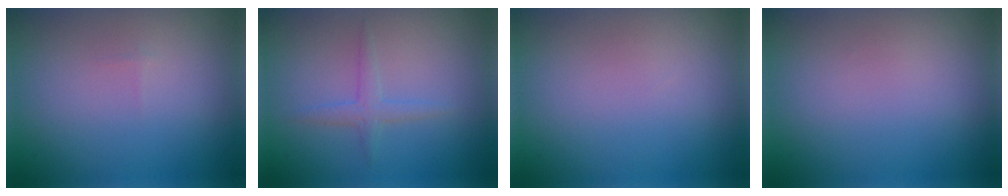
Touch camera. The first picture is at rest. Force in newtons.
{"total": 1.5, "press": 1.5, "slide": 0.0}
{"total": 0.0}
{"total": 0.0}